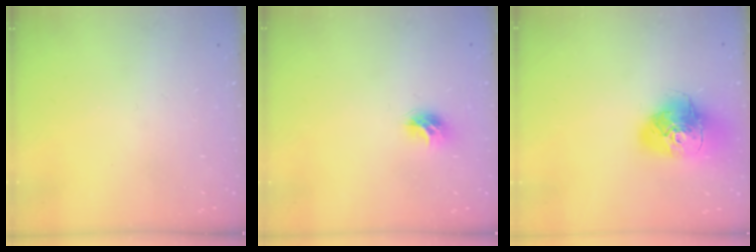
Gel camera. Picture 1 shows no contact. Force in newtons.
{"total": 7.8, "press": 7.8, "slide": 0.4}
{"total": 17.5, "press": 17.4, "slide": 2.0}